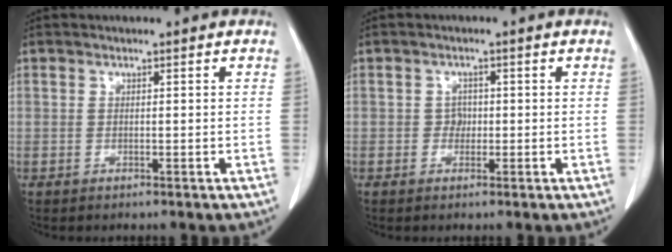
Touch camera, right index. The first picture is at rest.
{"total": 1.5, "force": [-0.1, 1.4, 0.7], "torque": [-0.009, 0.004, -0.003]}